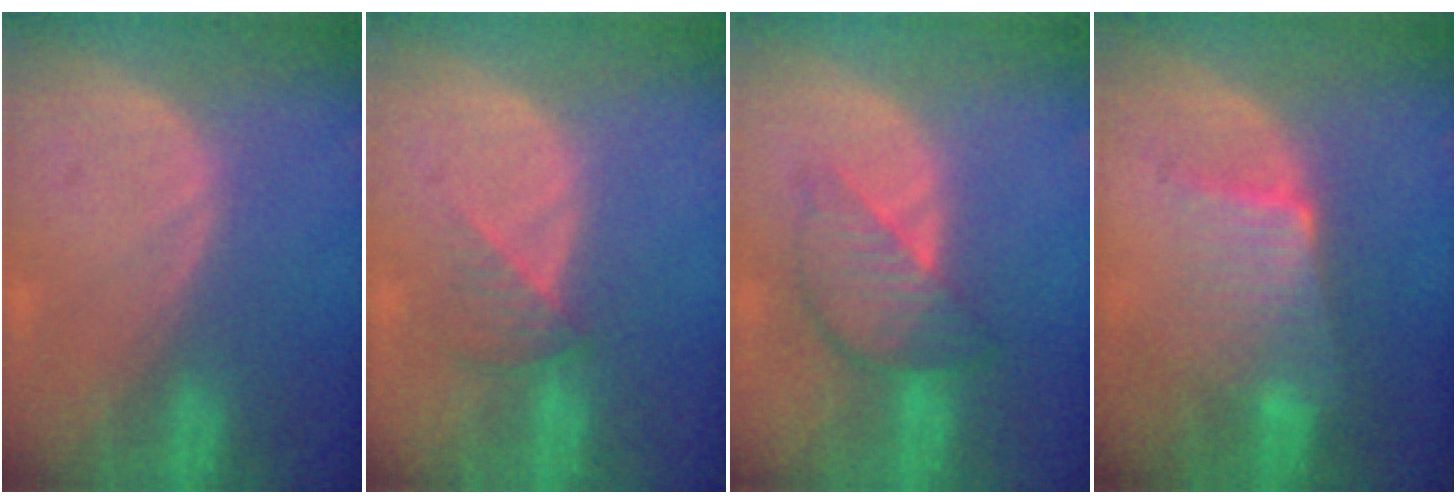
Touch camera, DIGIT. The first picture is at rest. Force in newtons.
{"total": 3.1, "press": 2.9, "slide": 1.3}
{"total": 6.0, "press": 6.0, "slide": 0.4}
{"total": 6.5, "press": 5.6, "slide": 3.2}